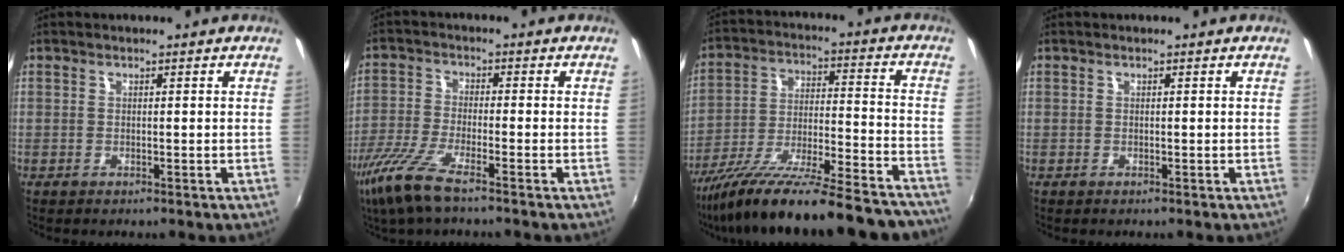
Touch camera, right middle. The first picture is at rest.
{"total": 9.0, "force": [-6.3, 1.2, 6.3], "torque": [-0.148, -0.021, -0.128]}
{"total": 26.8, "force": [-22.7, 4.1, 13.6], "torque": [-0.232, -0.059, -0.336]}
{"total": 0.0}